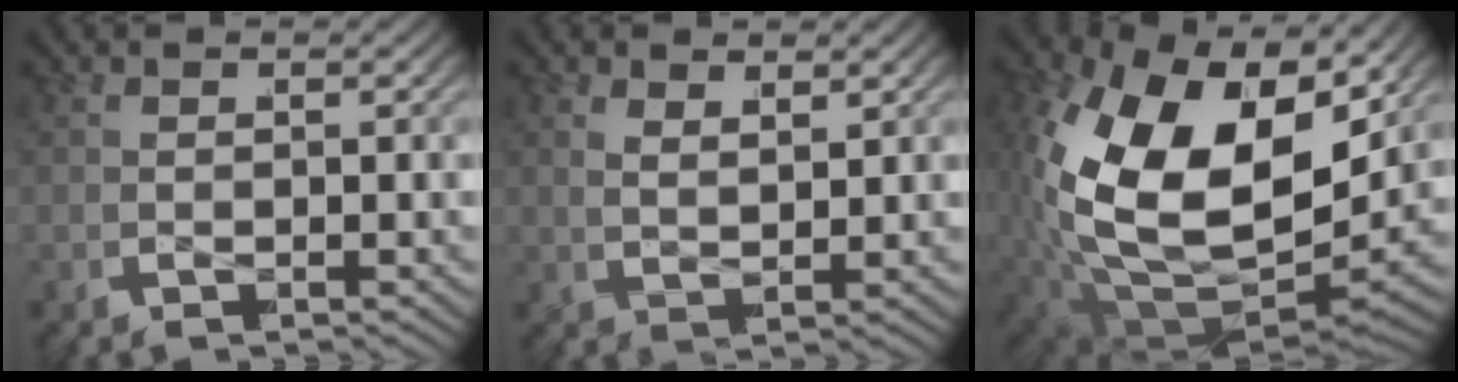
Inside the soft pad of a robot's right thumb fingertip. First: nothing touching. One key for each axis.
{"total": 1.9, "fx": 1.1, "fy": 0.9, "fz": 1.3, "tx": -0.018, "ty": -0.001, "tz": 0.022}
{"total": 17.8, "fx": 0.3, "fy": 11.2, "fz": 13.8, "tx": -0.314, "ty": -0.062, "tz": 0.038}